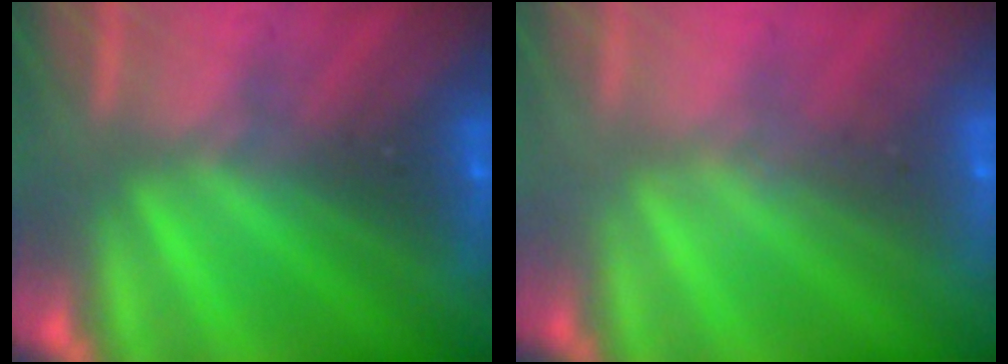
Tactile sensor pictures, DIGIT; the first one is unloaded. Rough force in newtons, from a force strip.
{"total": 1.6}